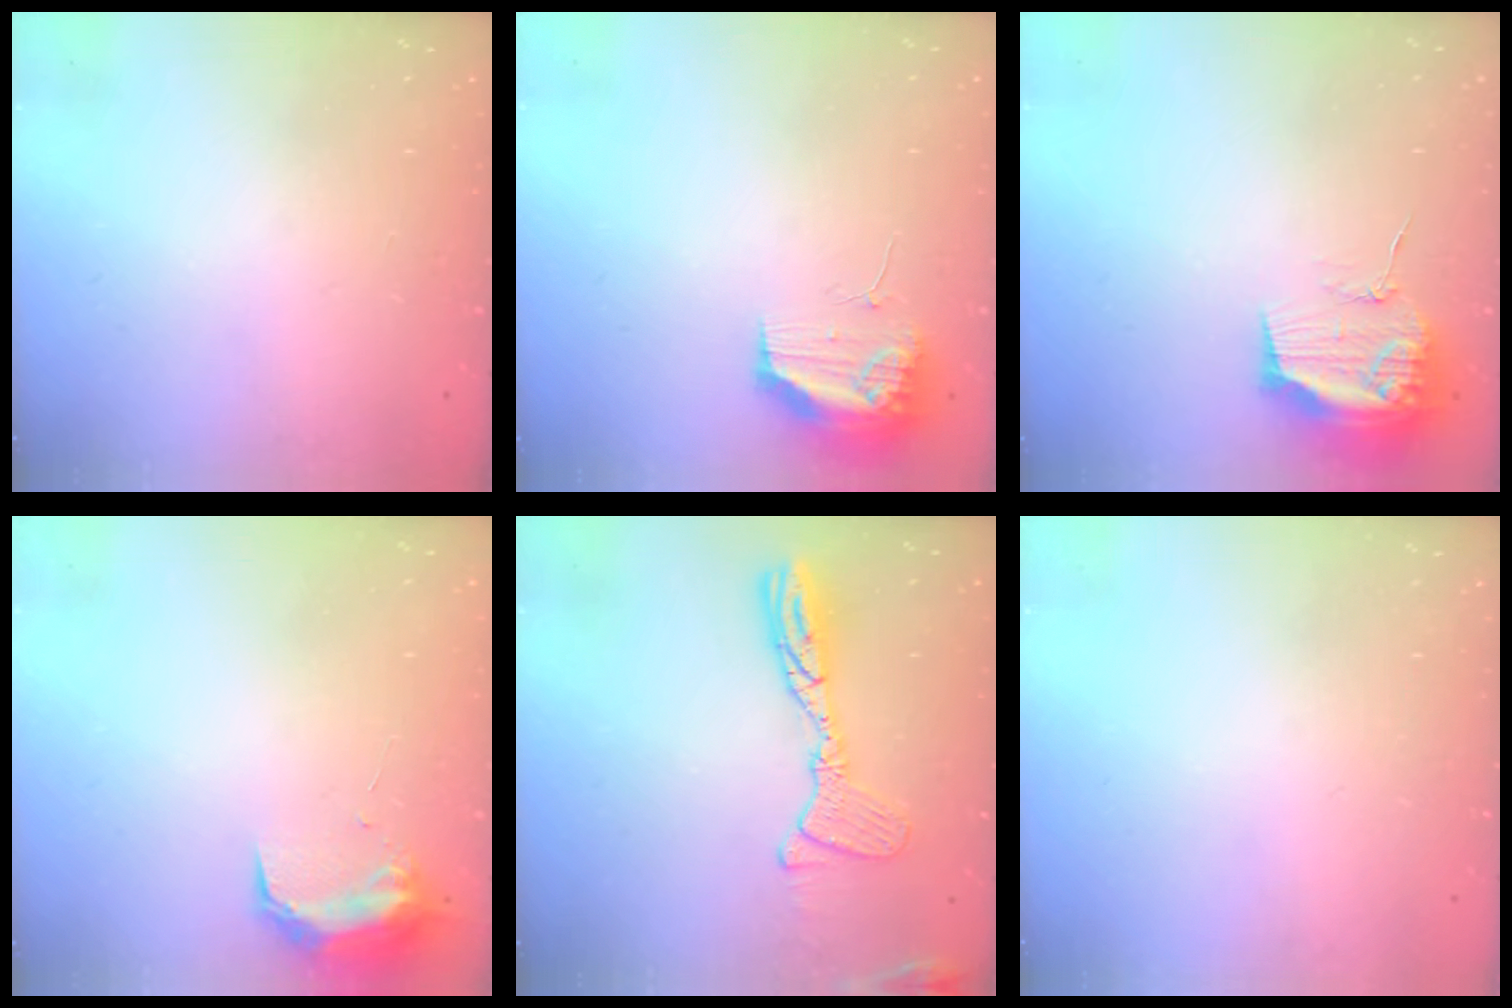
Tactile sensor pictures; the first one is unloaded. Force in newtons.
{"total": 10.6, "press": 10.5, "slide": 1.3}
{"total": 15.6, "press": 15.6, "slide": 0.1}
{"total": 9.8, "press": 9.7, "slide": 0.7}
{"total": 13.5, "press": 13.5, "slide": 1.3}
{"total": 0.0}